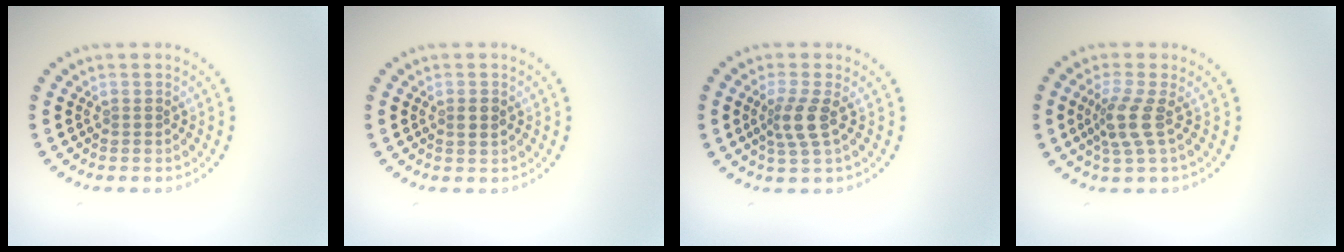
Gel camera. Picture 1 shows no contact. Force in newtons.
{"total": 1.1, "press": 1.1, "slide": 0.3}
{"total": 2.7, "press": 2.1, "slide": 1.7}
{"total": 2.7, "press": 2.1, "slide": 1.8}